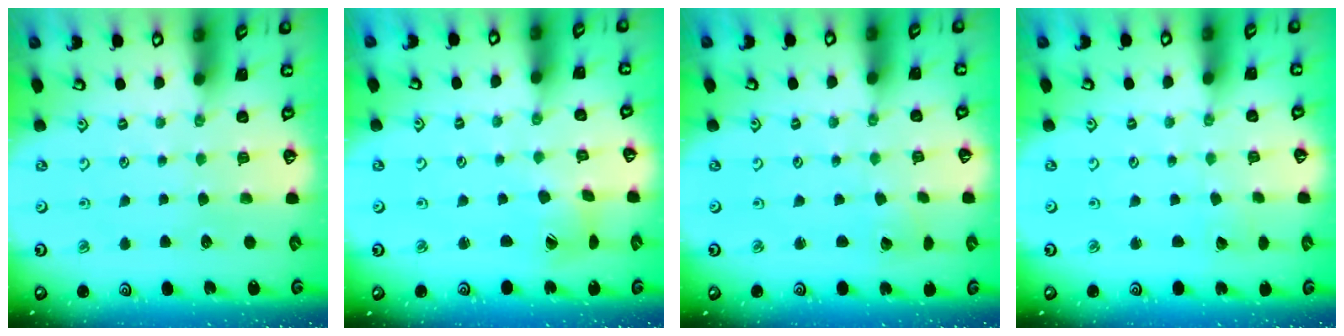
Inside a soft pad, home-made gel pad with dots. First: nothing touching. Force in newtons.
{"total": 4.2, "press": 4.2, "slide": 0.6}
{"total": 1.3, "press": 1.3, "slide": 0.0}
{"total": 1.2, "press": 1.2, "slide": 0.1}